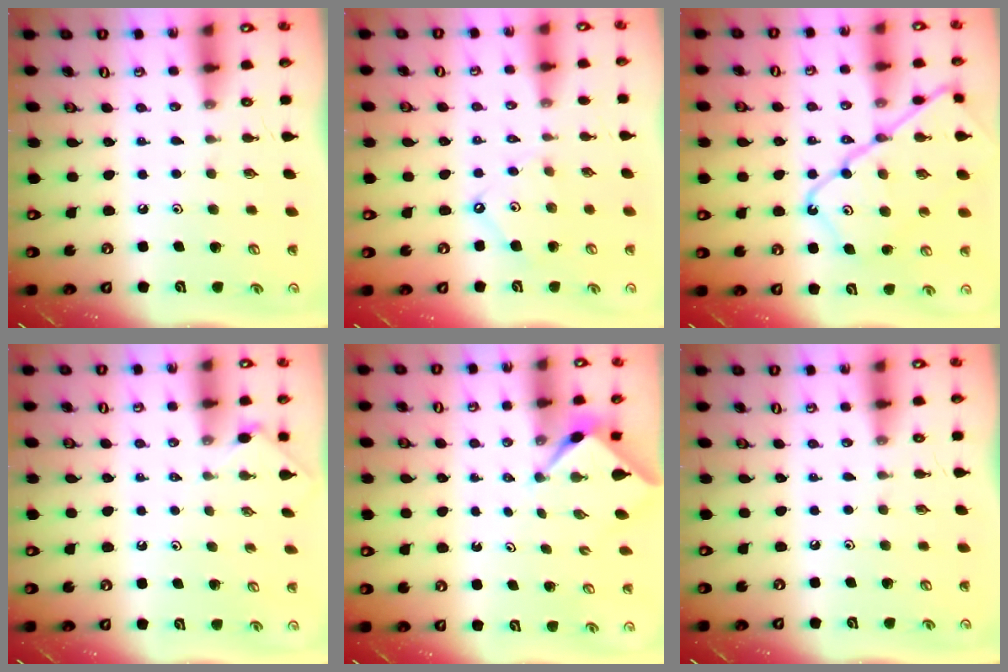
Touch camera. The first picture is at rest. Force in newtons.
{"total": 6.2, "press": 6.2, "slide": 0.8}
{"total": 17.6, "press": 17.5, "slide": 1.7}
{"total": 1.4, "press": 1.4, "slide": 0.4}
{"total": 2.4, "press": 2.4, "slide": 0.3}
{"total": 0.0}